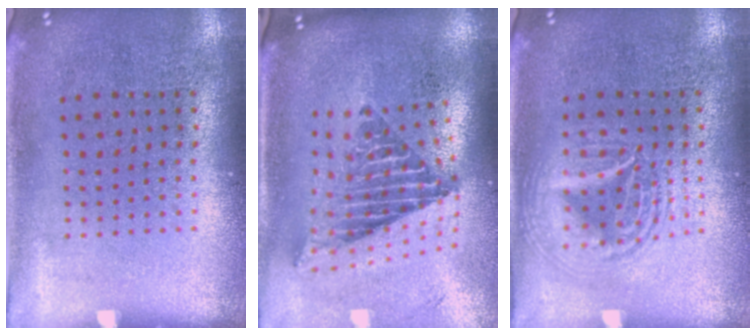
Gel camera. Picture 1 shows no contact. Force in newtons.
{"total": 2.5, "press": 1.7, "slide": 1.9}
{"total": 2.8, "press": 2.8, "slide": 0.3}